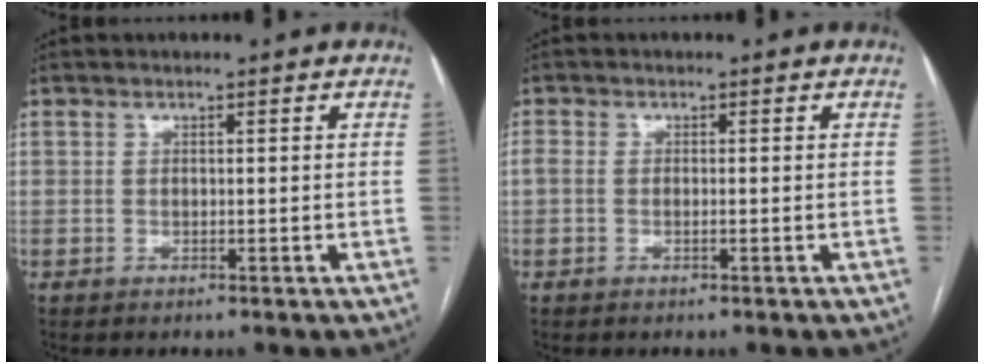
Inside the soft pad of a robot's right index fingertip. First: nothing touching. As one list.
[{"total": 1.6, "force": [-0.4, 0.7, 1.4], "torque": [-0.036, 0.010, -0.003]}]